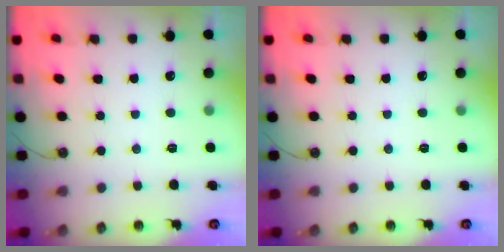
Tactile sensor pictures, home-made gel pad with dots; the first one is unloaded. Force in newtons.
{"total": 0.0}